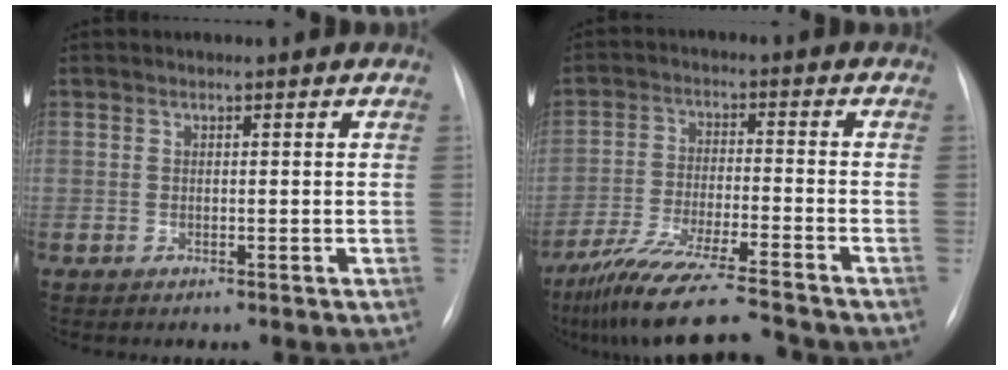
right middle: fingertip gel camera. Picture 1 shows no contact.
{"total": 14.1, "force": [-12.1, 0.2, 7.4], "torque": [-0.129, -0.032, -0.203]}